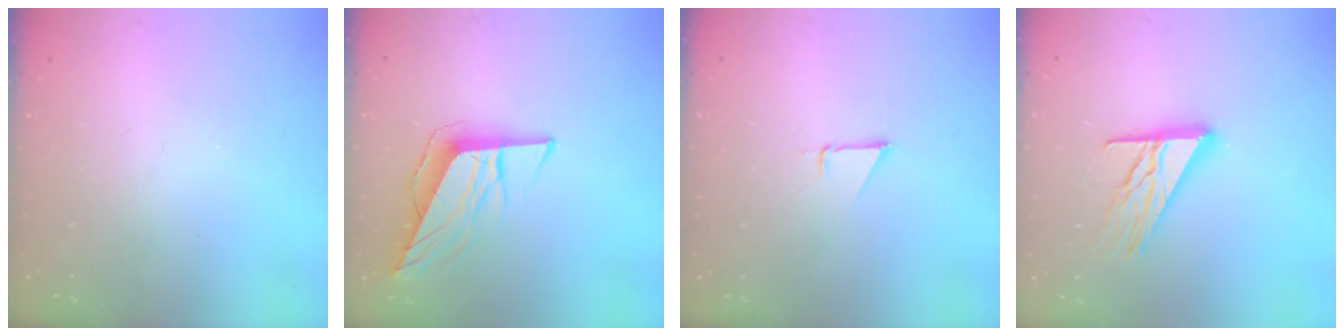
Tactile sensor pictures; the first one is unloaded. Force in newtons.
{"total": 9.3, "press": 9.2, "slide": 1.6}
{"total": 1.5, "press": 1.5, "slide": 0.0}
{"total": 13.8, "press": 13.8, "slide": 1.1}